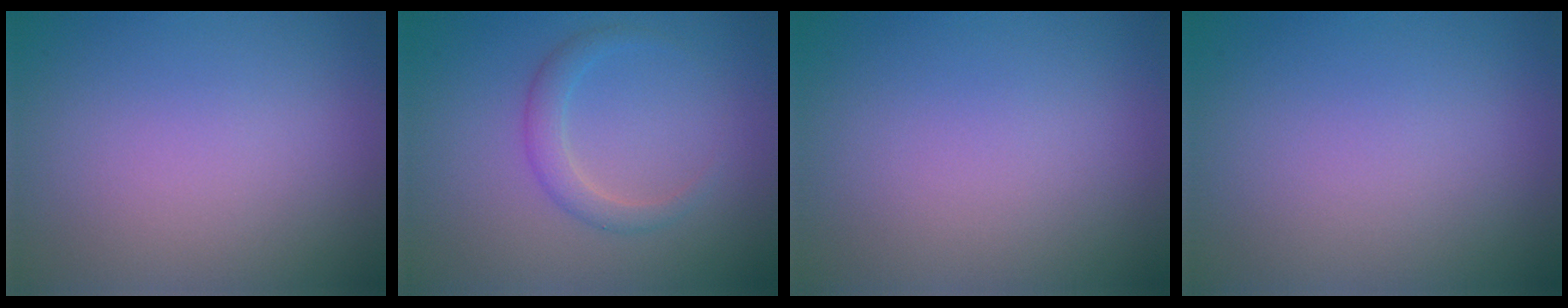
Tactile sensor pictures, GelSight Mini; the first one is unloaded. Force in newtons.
{"total": 2.0, "press": 2.0, "slide": 0.0}
{"total": 0.0}
{"total": 0.0}